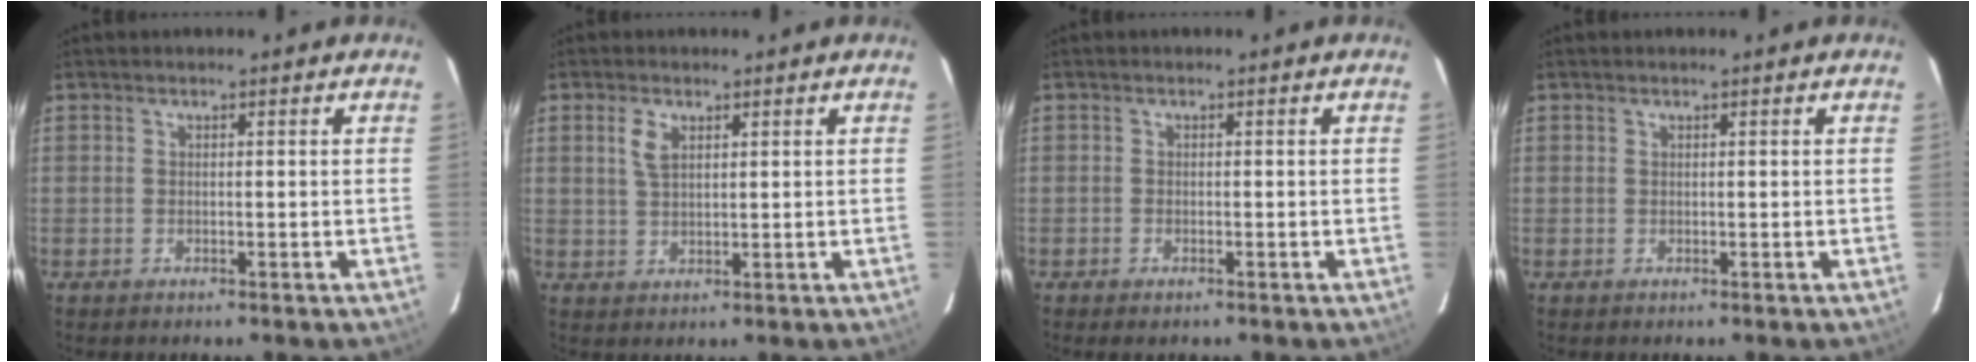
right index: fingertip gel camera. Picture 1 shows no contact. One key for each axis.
{"total": 3.4, "fx": 1.5, "fy": 1.8, "fz": 2.5, "tx": -0.048, "ty": 0.004, "tz": 0.030}
{"total": 1.0, "fx": -0.7, "fy": 0.4, "fz": 0.5, "tx": -0.009, "ty": -0.003, "tz": -0.015}
{"total": 0.0}